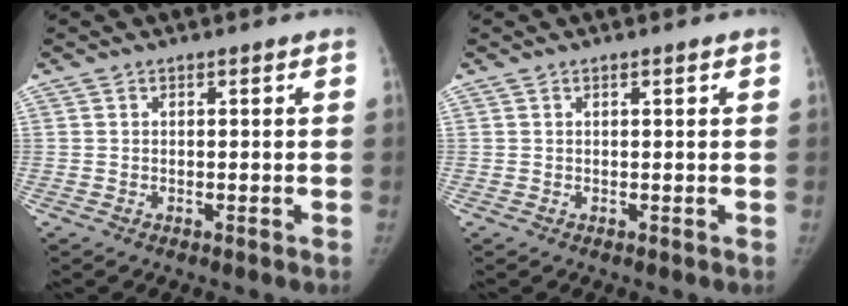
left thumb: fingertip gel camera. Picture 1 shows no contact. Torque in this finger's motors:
{"motor_torque": [-0.25, 0.04, -0.53, 0.24, -0.01]}